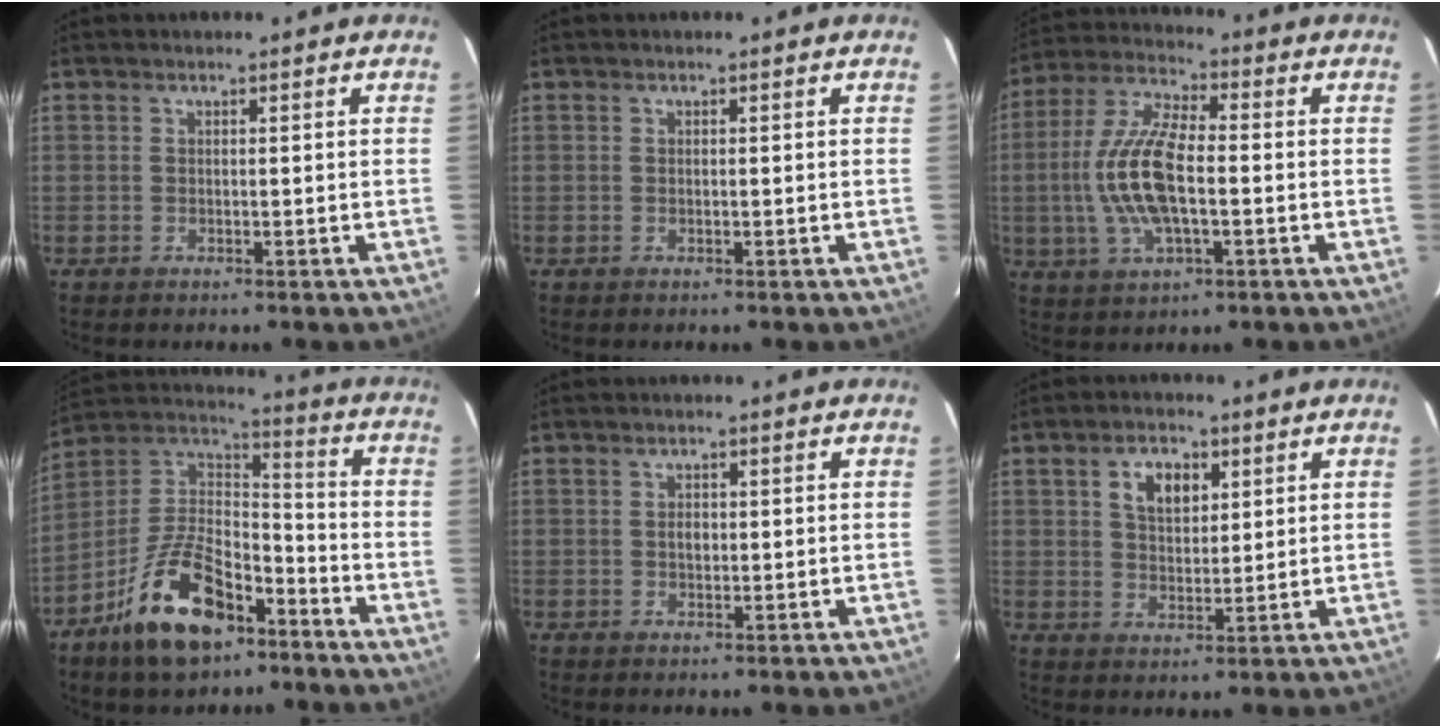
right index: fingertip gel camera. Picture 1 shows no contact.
{"total": 0.0}
{"total": 13.9, "force": [-1.6, 5.6, 12.7], "torque": [-0.267, 0.005, -0.031]}
{"total": 18.0, "force": [-10.5, 9.0, 11.6], "torque": [-0.235, 0.014, -0.181]}
{"total": 1.4, "force": [0.1, 1.1, 0.9], "torque": [-0.015, 0.004, 0.001]}
{"total": 6.3, "force": [2.6, 3.9, 4.2], "torque": [-0.070, 0.014, 0.048]}